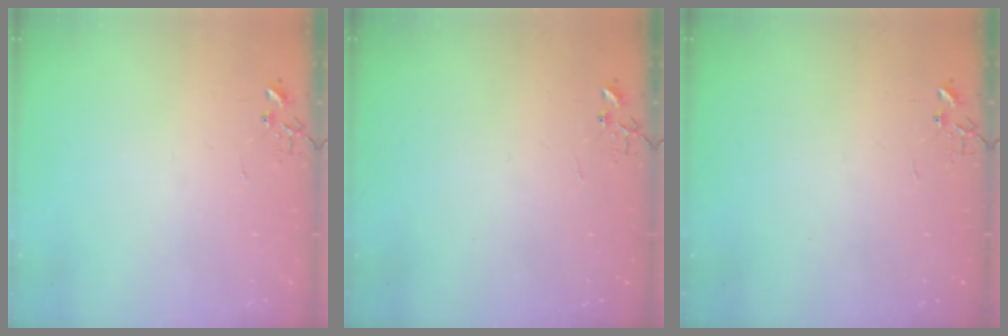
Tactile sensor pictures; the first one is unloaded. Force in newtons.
{"total": 0.0}
{"total": 0.0}